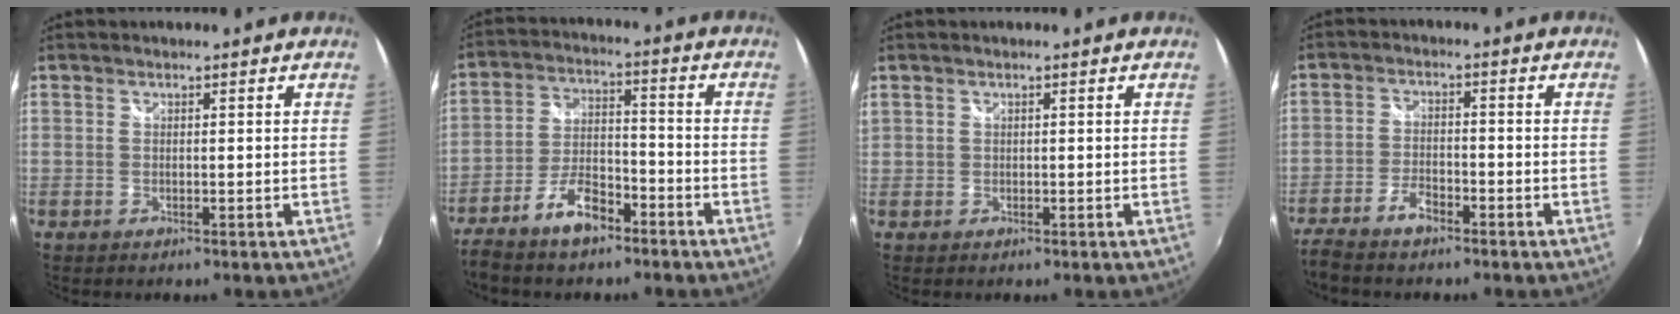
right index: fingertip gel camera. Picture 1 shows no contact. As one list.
[{"total": 9.7, "force": [-7.1, 3.5, 5.6], "torque": [-0.122, 0.008, -0.127]}, {"total": 1.1, "force": [-0.1, 1.1, 0.2], "torque": [-0.002, -0.002, -0.001]}, {"total": 6.6, "force": [-5.3, 1.8, 3.5], "torque": [-0.091, -0.005, -0.101]}]